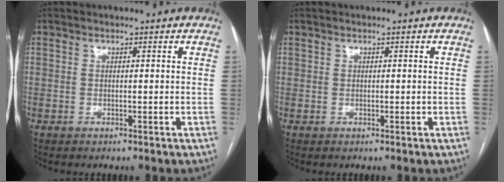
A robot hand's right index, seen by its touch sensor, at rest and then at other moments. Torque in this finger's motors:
{"motor_torque": [-0.22, 0.13, 0.02, 0.01]}